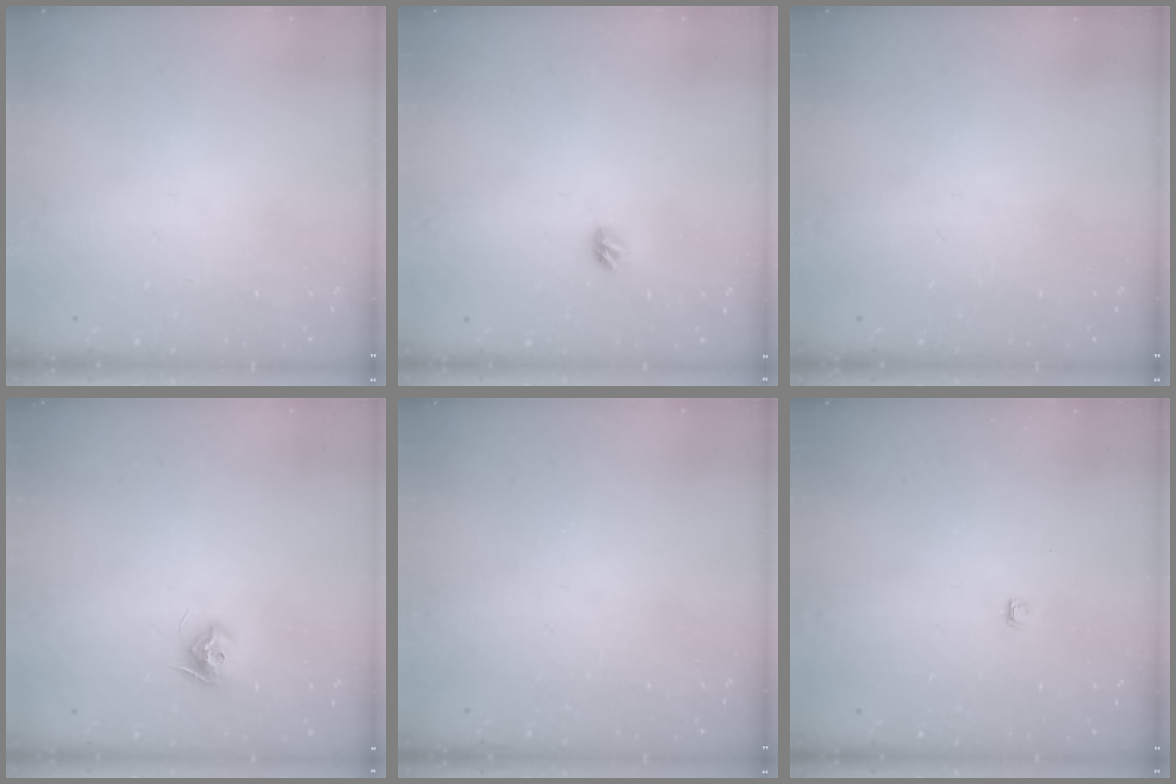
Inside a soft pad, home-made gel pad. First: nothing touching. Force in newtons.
{"total": 4.5, "press": 4.4, "slide": 0.9}
{"total": 0.0}
{"total": 8.2, "press": 8.2, "slide": 0.1}
{"total": 0.0}
{"total": 2.8, "press": 2.8, "slide": 0.4}